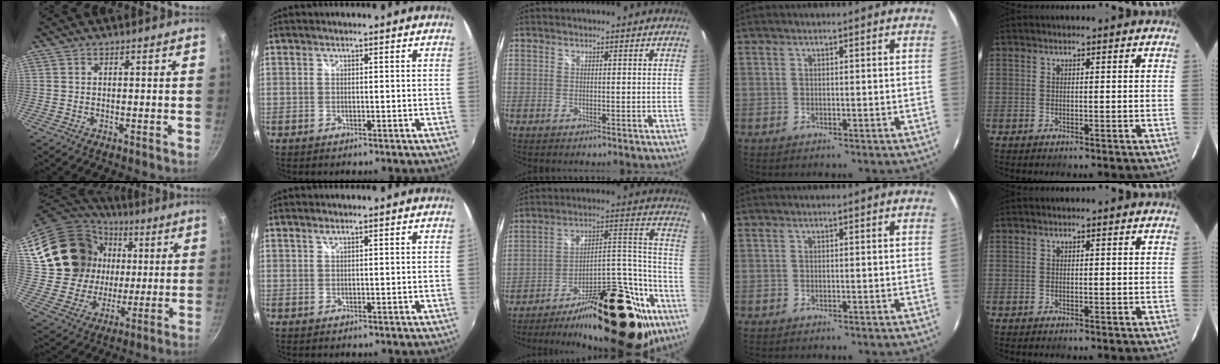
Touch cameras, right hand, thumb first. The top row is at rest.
{"thumb": {"total": 23.5, "force": [5.4, 19.5, 11.9], "torque": [-0.210, 0.026, 0.109]}, "index": {"total": 0.5, "force": [0.4, 0.1, 0.3], "torque": [-0.004, 0.002, 0.008]}, "middle": {"total": 29.9, "force": [-19.8, 11.4, 19.2], "torque": [-0.237, 0.045, -0.283]}}